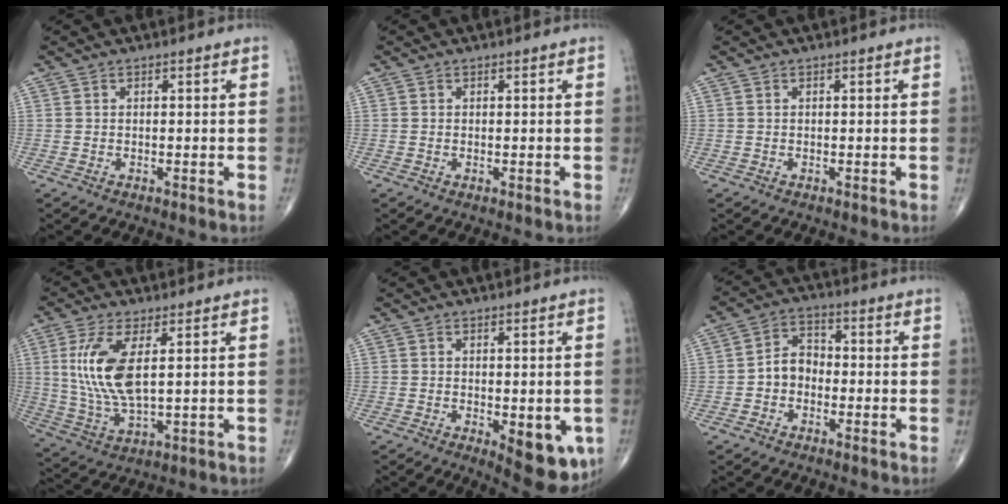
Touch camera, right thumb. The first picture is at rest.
{"total": 0.0}
{"total": 0.0}
{"total": 12.0, "force": [2.6, 4.6, 10.8], "torque": [-0.236, -0.015, 0.060]}
{"total": 9.3, "force": [-2.7, 4.0, 7.9], "torque": [-0.079, -0.012, -0.026]}
{"total": 5.6, "force": [-1.4, 4.4, 3.2], "torque": [-0.037, 0.026, -0.037]}